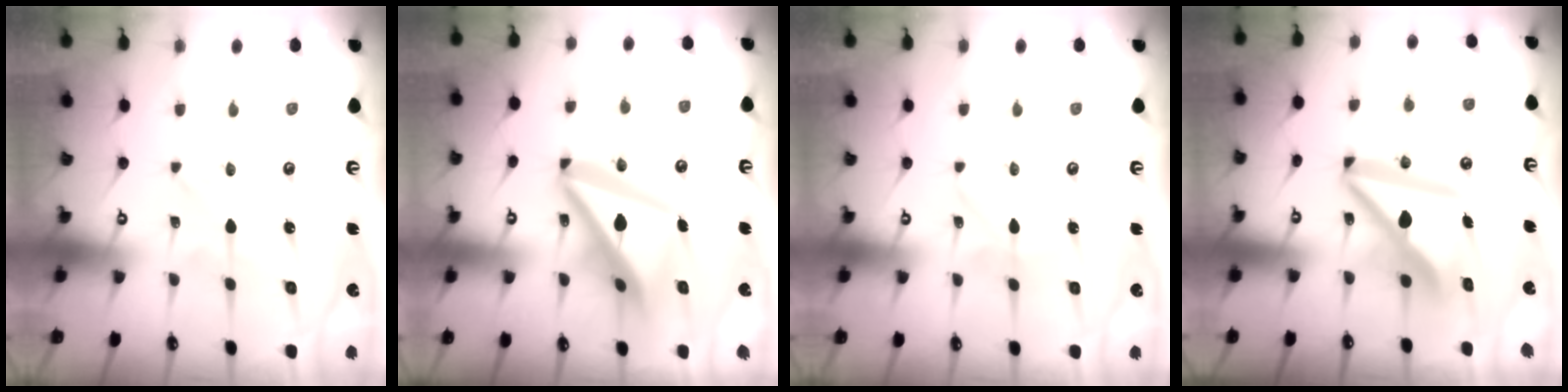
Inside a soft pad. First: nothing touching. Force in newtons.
{"total": 17.6, "press": 17.4, "slide": 2.1}
{"total": 2.4, "press": 2.4, "slide": 0.2}
{"total": 13.9, "press": 13.9, "slide": 1.5}